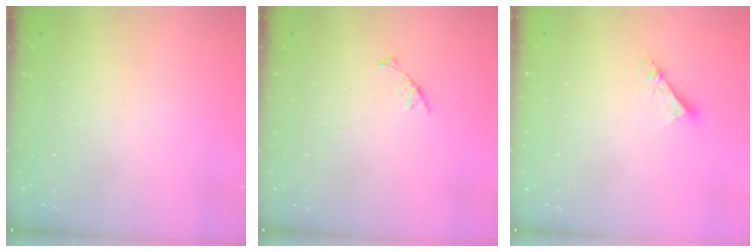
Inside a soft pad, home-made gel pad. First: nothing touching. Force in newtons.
{"total": 3.0, "press": 3.0, "slide": 0.3}
{"total": 4.6, "press": 4.6, "slide": 0.4}